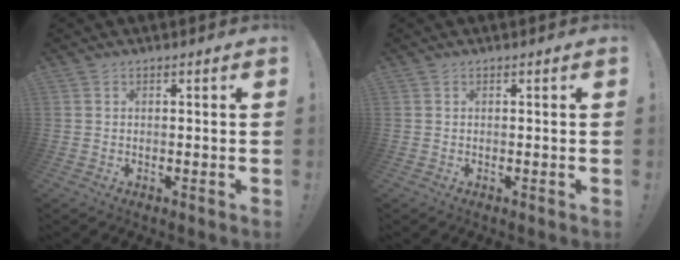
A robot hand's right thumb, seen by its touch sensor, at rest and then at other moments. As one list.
[{"total": 0.0}]